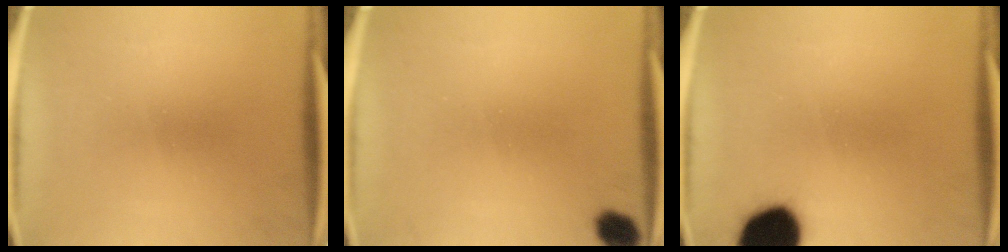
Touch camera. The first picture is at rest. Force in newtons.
{"total": 4.4}
{"total": 15.5}